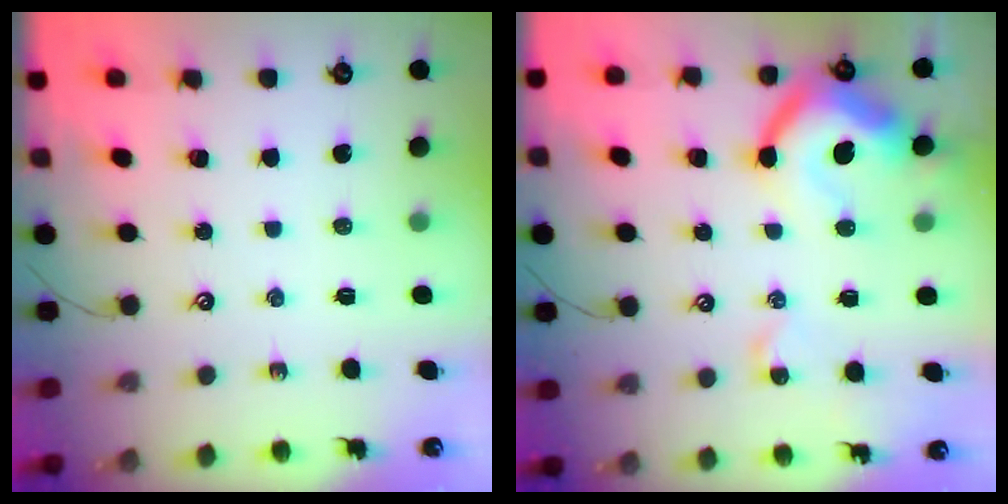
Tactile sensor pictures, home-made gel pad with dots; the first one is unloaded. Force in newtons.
{"total": 15.7, "press": 15.6, "slide": 1.8}